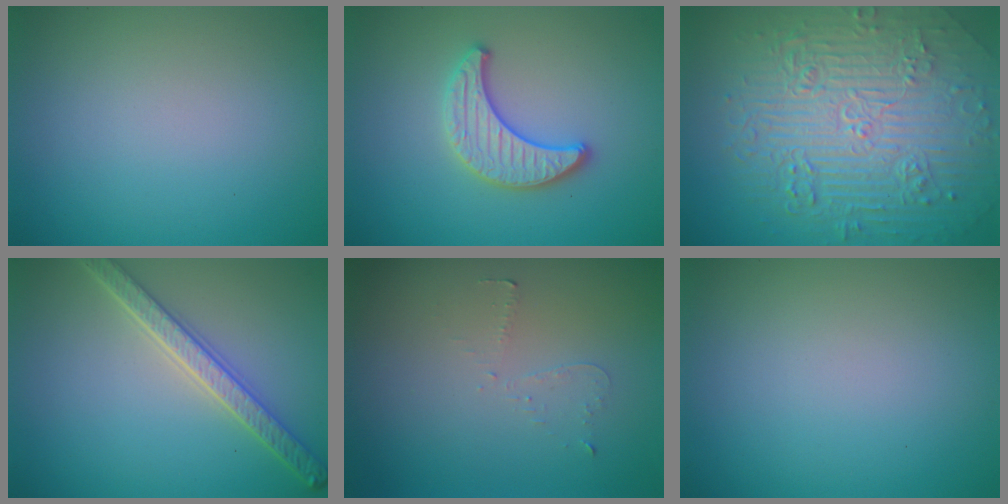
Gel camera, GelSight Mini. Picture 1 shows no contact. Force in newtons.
{"total": 3.3, "press": 3.2, "slide": 1.0}
{"total": 10.9, "press": 7.3, "slide": 8.2}
{"total": 4.2, "press": 3.5, "slide": 2.3}
{"total": 0.7, "press": 0.6, "slide": 0.4}
{"total": 0.0}